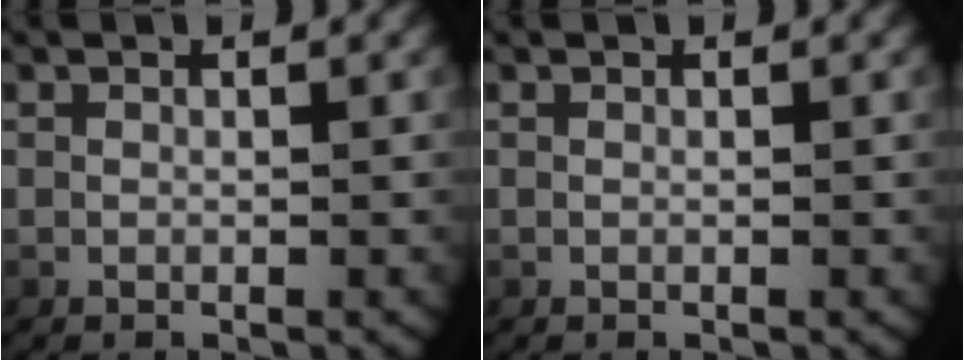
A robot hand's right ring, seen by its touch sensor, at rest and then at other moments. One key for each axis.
{"total": 0.0}